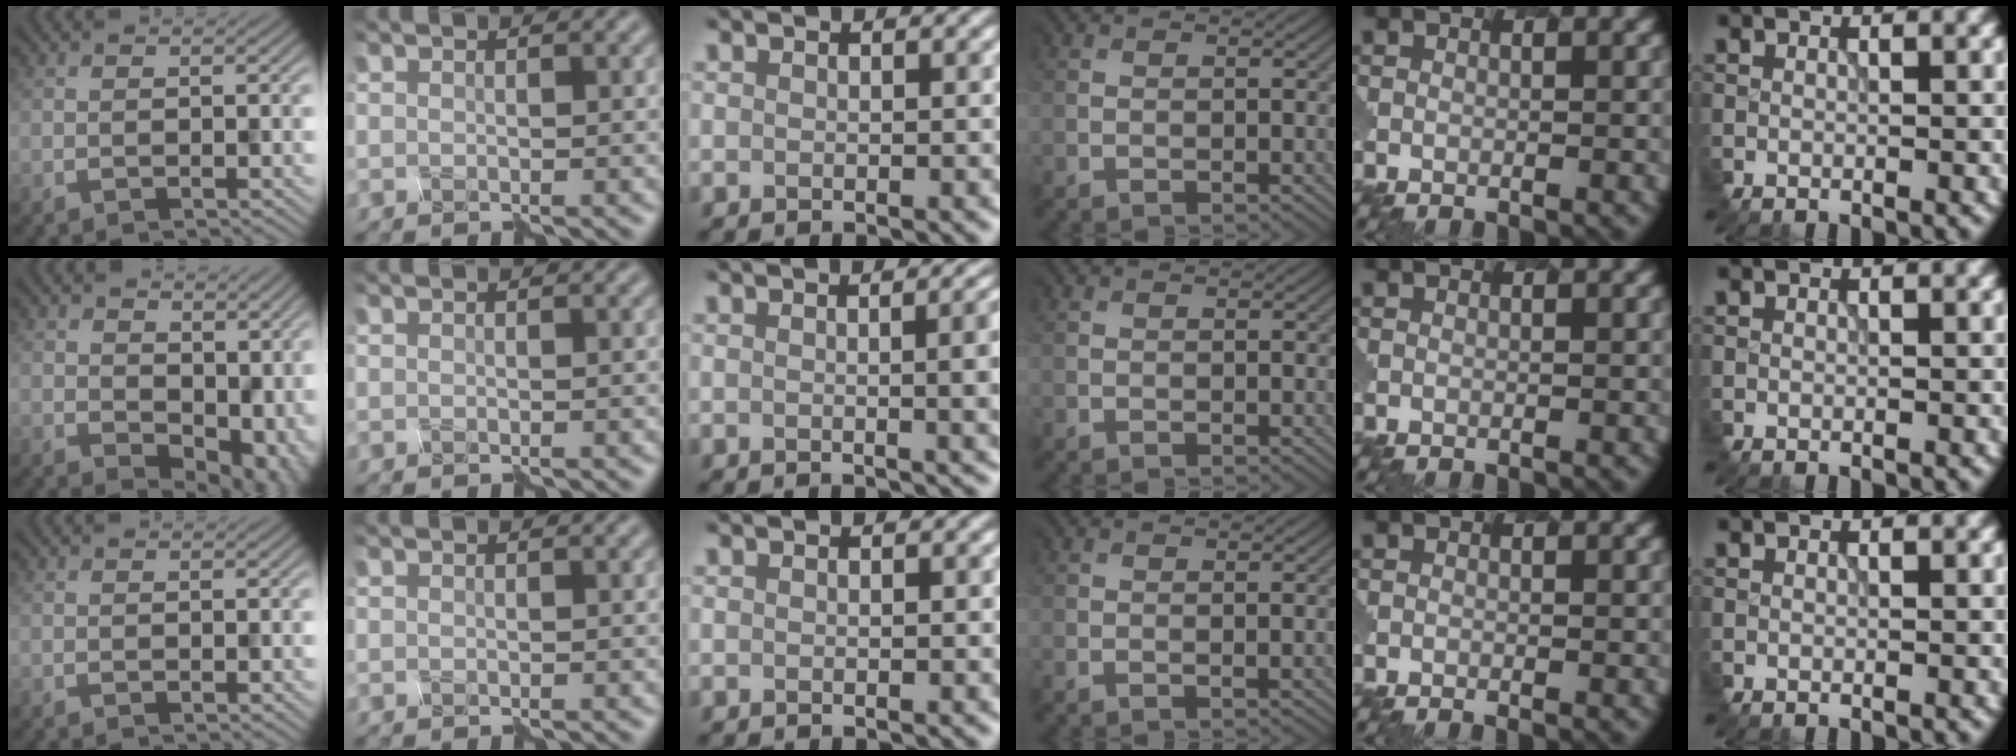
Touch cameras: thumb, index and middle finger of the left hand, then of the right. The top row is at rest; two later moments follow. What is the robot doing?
{"motion": "disassemble", "object": "spray bottle"}